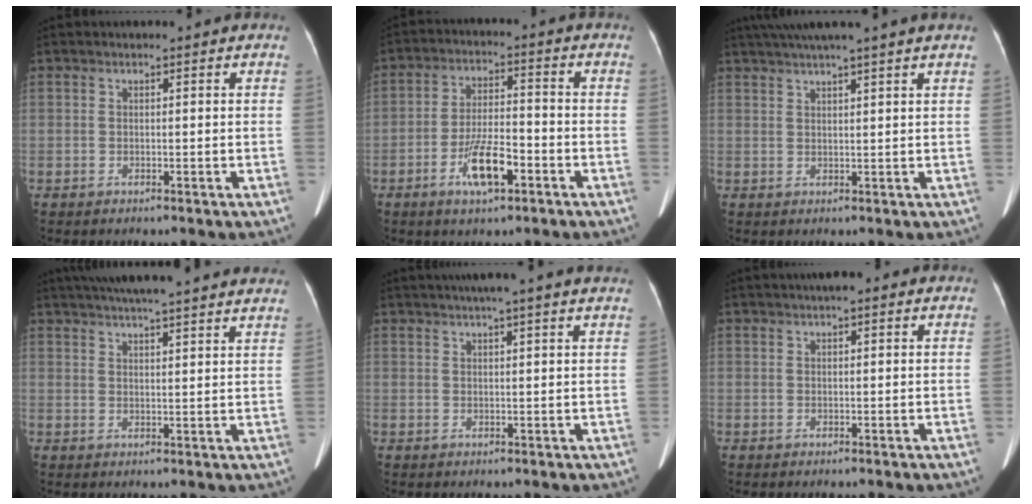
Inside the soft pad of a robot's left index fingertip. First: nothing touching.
{"total": 7.9, "force": [-3.8, 2.1, 6.6], "torque": [-0.131, -0.001, -0.067]}
{"total": 7.8, "force": [6.4, -1.6, 4.2], "torque": [-0.062, 0.029, 0.089]}
{"total": 22.3, "force": [19.8, 1.4, 10.2], "torque": [-0.164, 0.024, 0.254]}
{"total": 8.5, "force": [7.0, -0.8, 4.8], "torque": [-0.069, 0.027, 0.081]}
{"total": 2.6, "force": [1.6, 0.6, 1.9], "torque": [-0.028, 0.016, 0.022]}